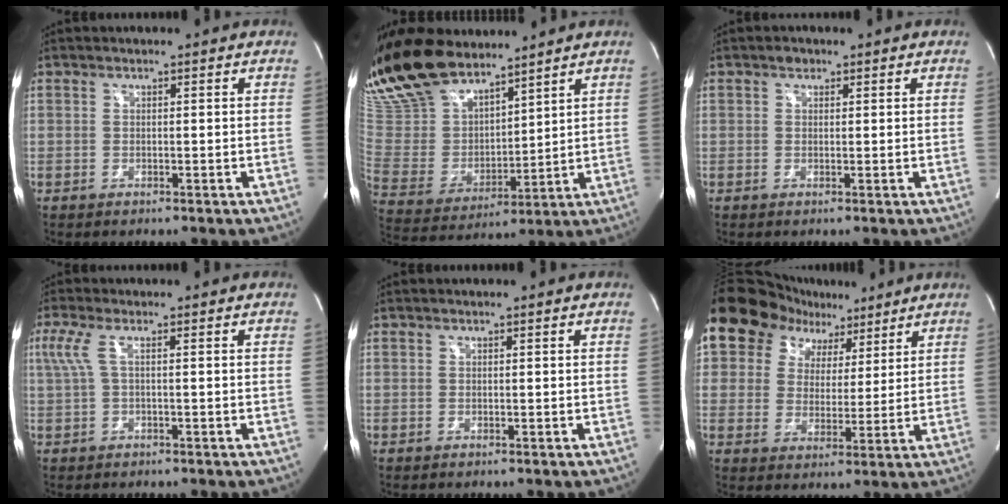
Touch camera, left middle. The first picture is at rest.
{"total": 18.0, "force": [15.3, 6.1, 7.5], "torque": [-0.158, 0.008, 0.300]}
{"total": 0.9, "force": [0.5, 0.6, 0.3], "torque": [-0.004, 0.004, 0.008]}
{"total": 2.6, "force": [0.4, 0.4, 2.6], "torque": [-0.073, 0.022, 0.014]}
{"total": 0.0}
{"total": 11.1, "force": [7.4, 7.7, 3.0], "torque": [-0.031, 0.042, 0.120]}